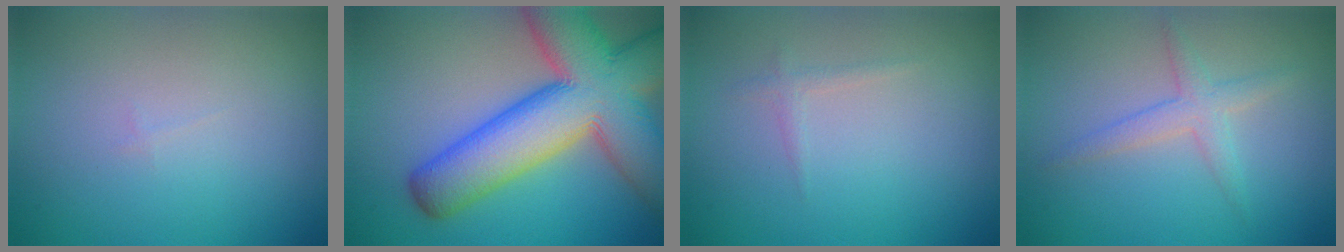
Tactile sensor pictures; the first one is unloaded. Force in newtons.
{"total": 14.5, "press": 14.4, "slide": 0.8}
{"total": 0.8, "press": 0.8, "slide": 0.0}
{"total": 2.2, "press": 2.2, "slide": 0.1}